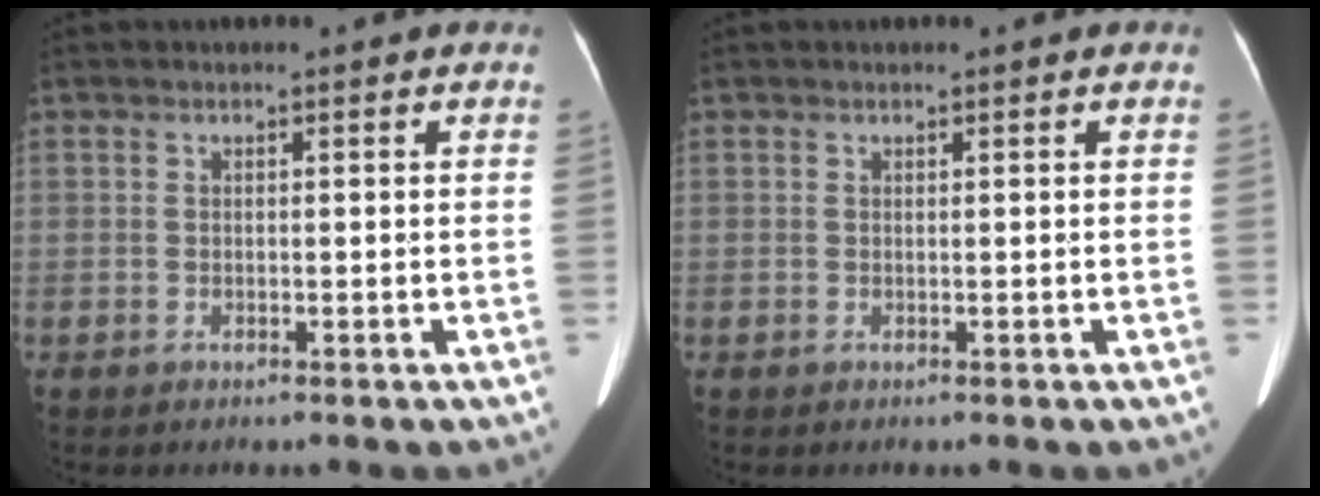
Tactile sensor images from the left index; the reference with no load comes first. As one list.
[{"total": 0.0}]